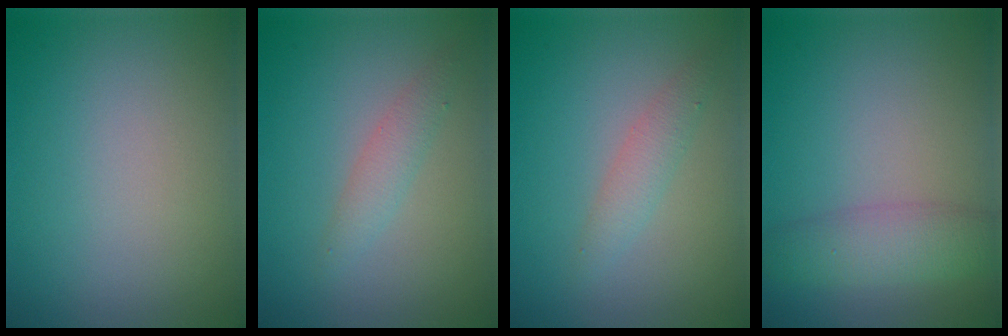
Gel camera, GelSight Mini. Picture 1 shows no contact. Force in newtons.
{"total": 1.7, "press": 1.7, "slide": 0.1}
{"total": 1.8, "press": 1.8, "slide": 0.1}
{"total": 3.6, "press": 3.6, "slide": 0.1}